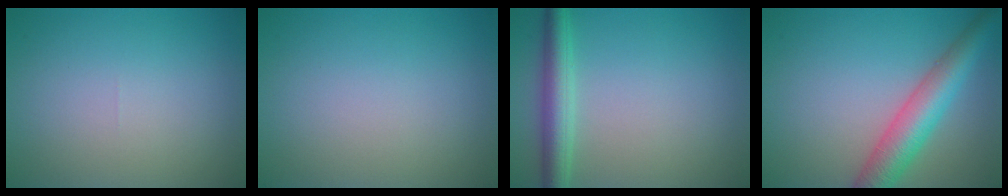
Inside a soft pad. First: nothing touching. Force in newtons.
{"total": 0.0}
{"total": 3.6, "press": 3.6, "slide": 0.1}
{"total": 5.8, "press": 5.8, "slide": 0.2}